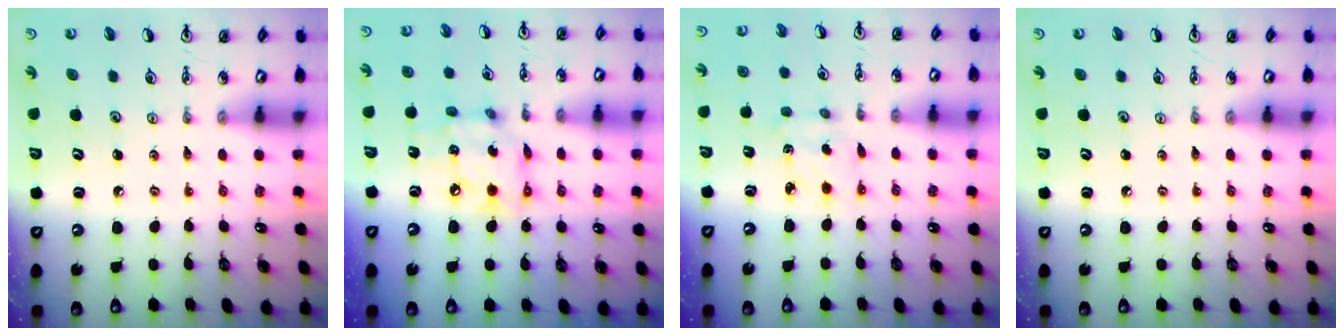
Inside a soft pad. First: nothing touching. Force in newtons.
{"total": 12.1, "press": 12.1, "slide": 1.1}
{"total": 2.8, "press": 2.7, "slide": 0.7}
{"total": 0.0}